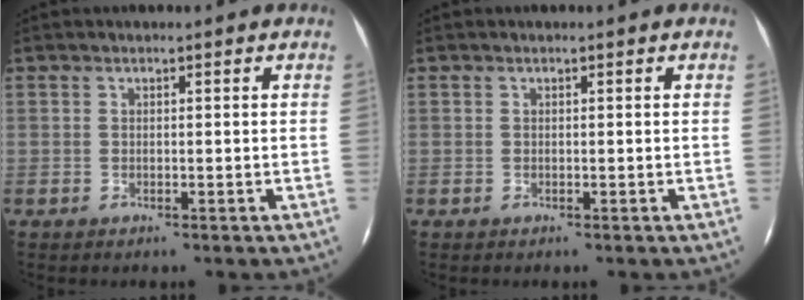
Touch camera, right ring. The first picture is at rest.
{"total": 0.0}